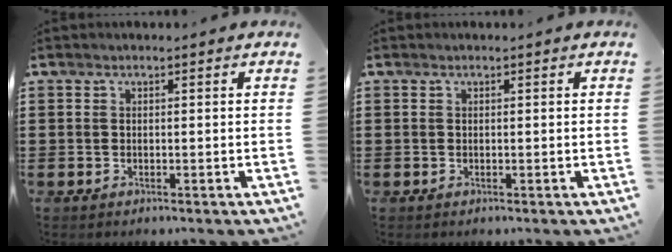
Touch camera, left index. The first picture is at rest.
{"total": 0.0}